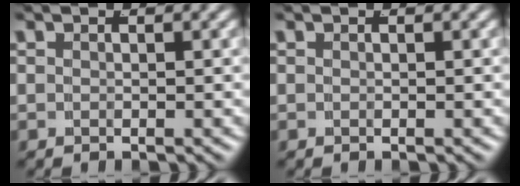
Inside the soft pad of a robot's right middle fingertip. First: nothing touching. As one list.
[{"total": 0.0}]